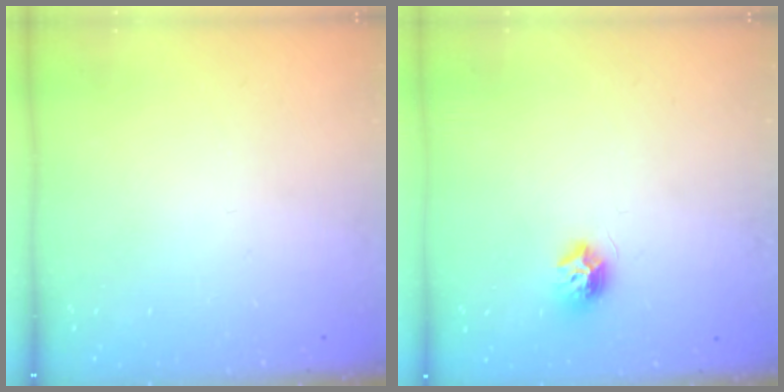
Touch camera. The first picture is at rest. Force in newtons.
{"total": 8.1, "press": 8.1, "slide": 0.1}